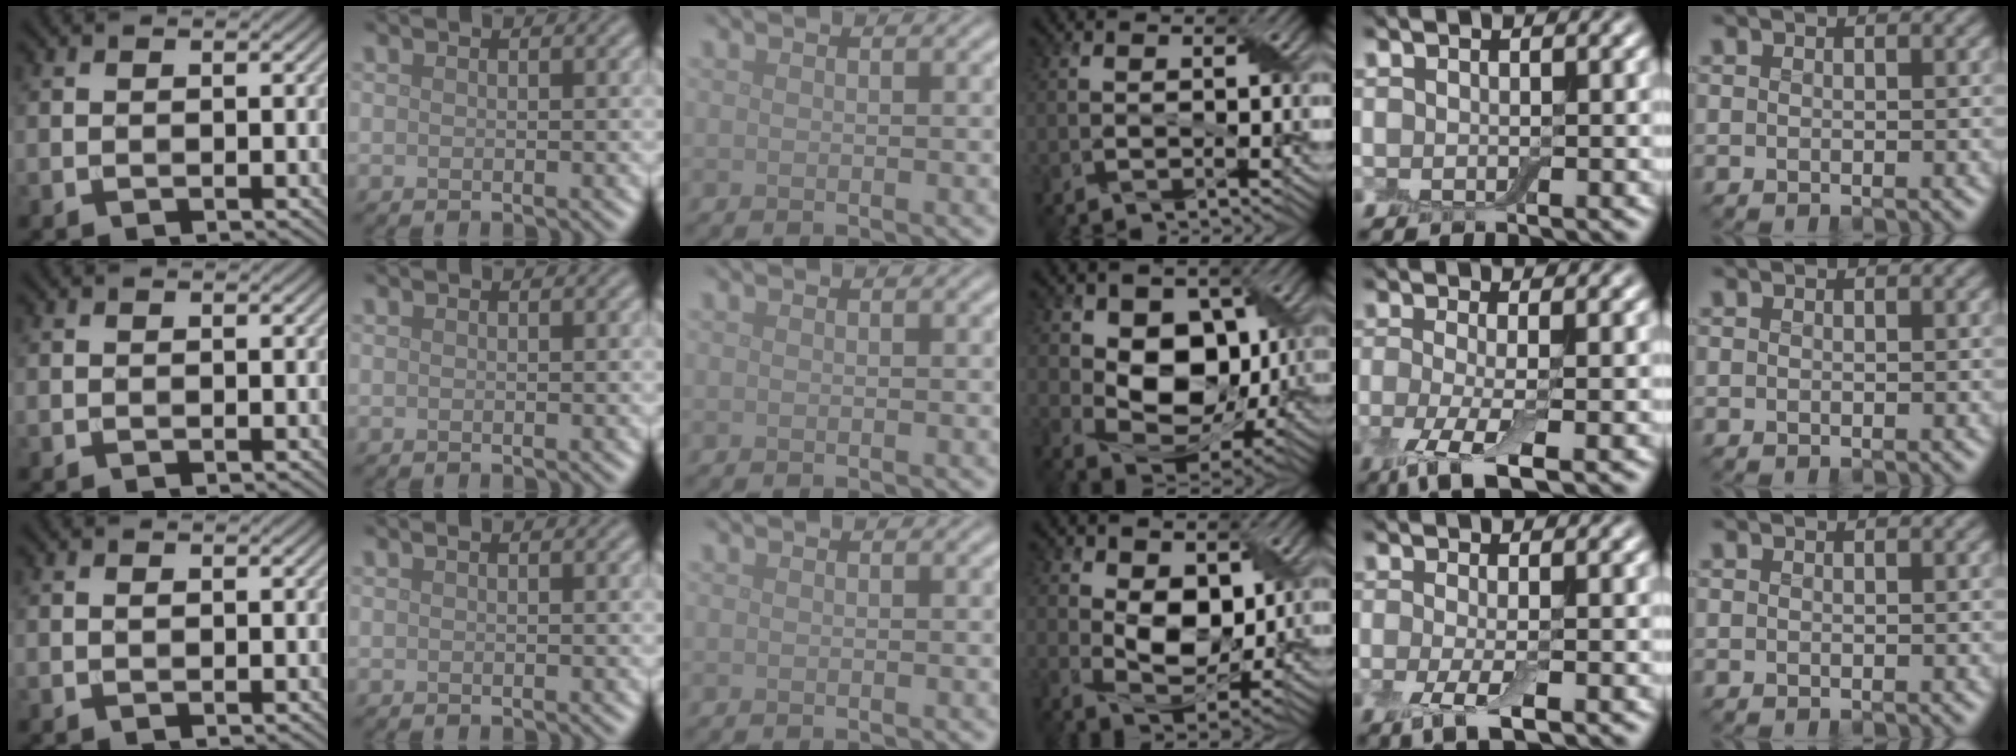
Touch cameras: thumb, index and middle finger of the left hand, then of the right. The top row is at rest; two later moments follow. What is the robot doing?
{"motion": "peel", "object": "small bumper sticker"}